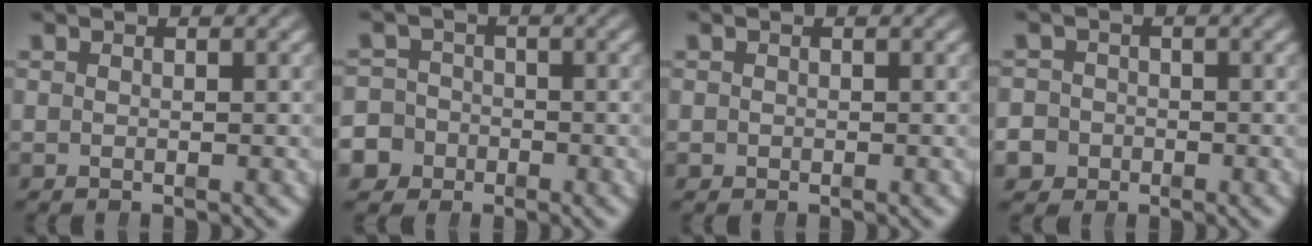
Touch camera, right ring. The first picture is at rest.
{"total": 6.4, "force": [-2.9, 5.6, 1.0], "torque": [-0.024, -0.024, -0.054]}
{"total": 0.0}
{"total": 4.7, "force": [-1.9, 4.2, 0.6], "torque": [-0.023, -0.021, -0.032]}